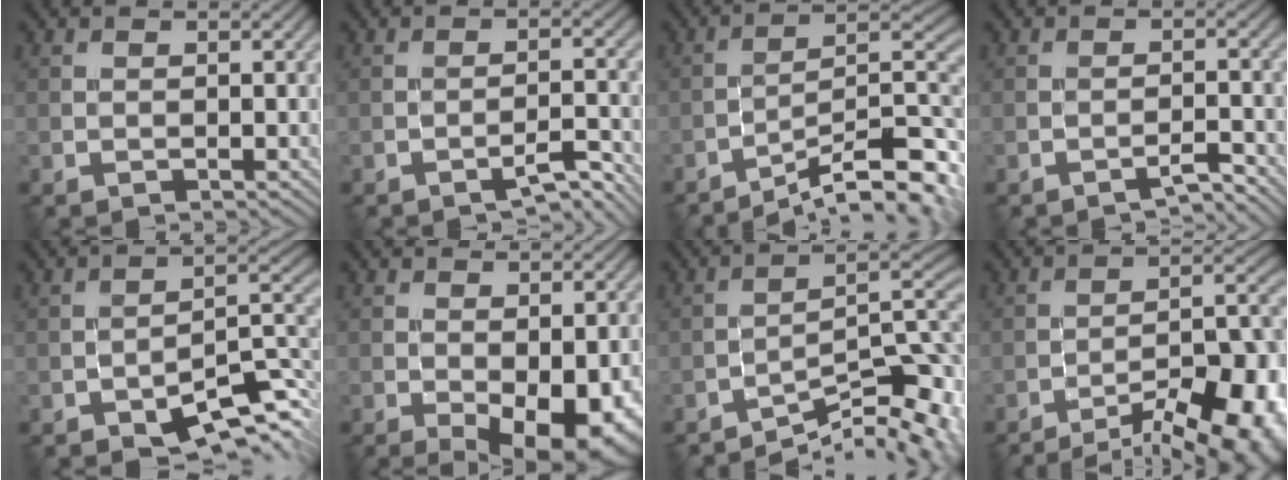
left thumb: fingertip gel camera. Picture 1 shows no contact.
{"total": 3.9, "force": [-3.1, 0.3, 2.3], "torque": [-0.034, 0.013, -0.052]}
{"total": 12.6, "force": [-8.4, 2.6, 9.0], "torque": [-0.137, 0.005, -0.127]}
{"total": 2.6, "force": [-2.2, 0.1, 1.3], "torque": [-0.016, 0.011, -0.047]}
{"total": 10.4, "force": [-6.7, 3.1, 7.2], "torque": [-0.107, -0.003, -0.111]}
{"total": 8.9, "force": [-3.5, 4.1, 7.2], "torque": [-0.121, -0.034, -0.028]}
{"total": 12.3, "force": [-8.3, 3.0, 8.5], "torque": [-0.135, -0.002, -0.124]}
{"total": 16.0, "force": [-10.6, 4.5, 11.0], "torque": [-0.138, -0.001, -0.155]}